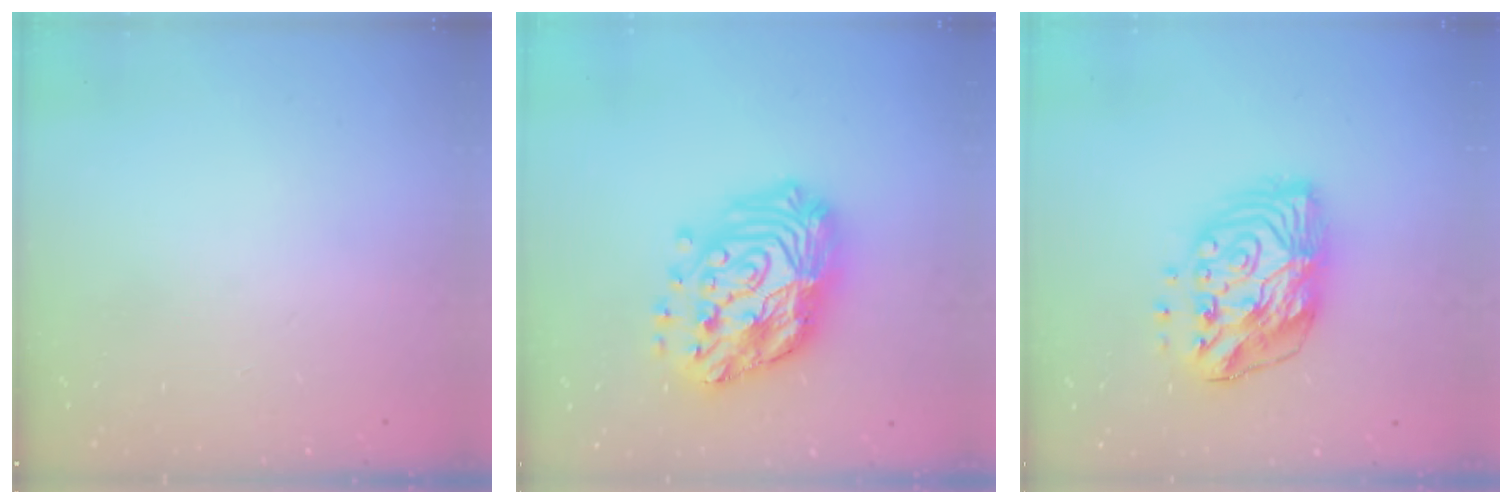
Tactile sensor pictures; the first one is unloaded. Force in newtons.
{"total": 21.7, "press": 21.5, "slide": 2.2}
{"total": 13.7, "press": 13.6, "slide": 1.2}